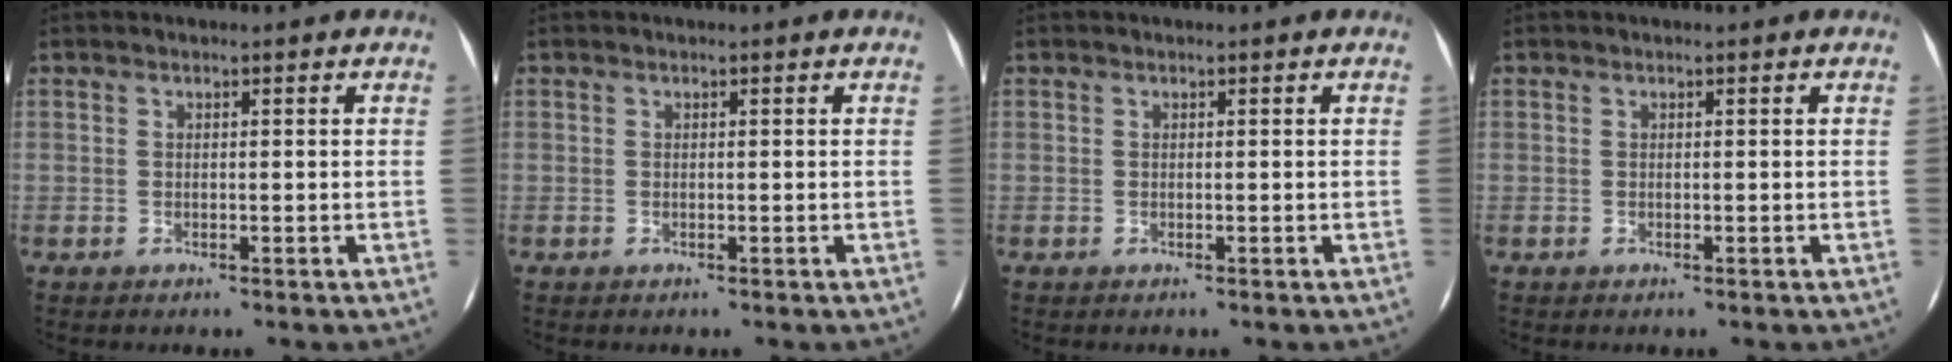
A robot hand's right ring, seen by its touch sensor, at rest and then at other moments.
{"total": 0.0}
{"total": 0.0}
{"total": 0.0}